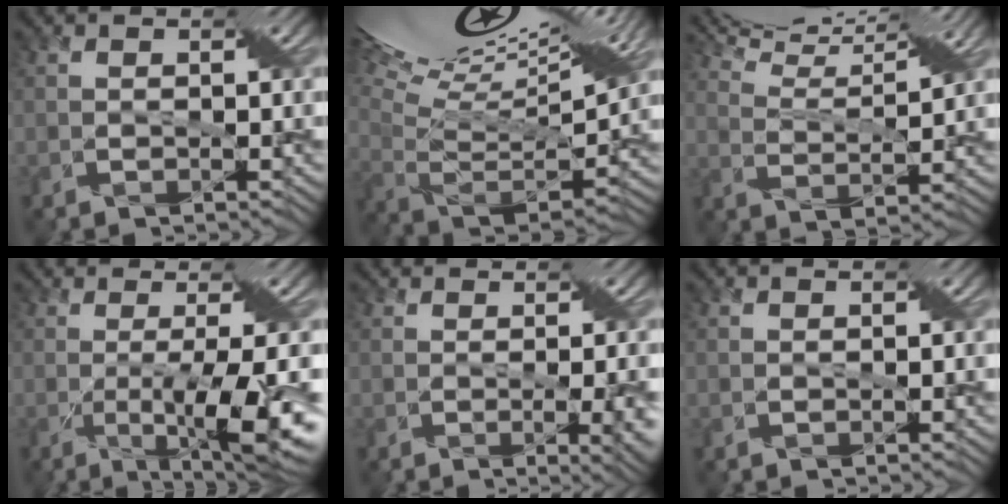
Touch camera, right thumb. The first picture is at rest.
{"total": 19.4, "force": [12.9, 4.3, 13.8], "torque": [-0.299, 0.041, 0.199]}
{"total": 12.6, "force": [11.2, 1.2, 5.6], "torque": [-0.139, 0.005, 0.163]}
{"total": 9.6, "force": [-2.6, 1.3, 9.2], "torque": [-0.149, -0.013, -0.026]}
{"total": 4.9, "force": [-0.3, 2.0, 4.5], "torque": [-0.067, -0.014, 0.007]}
{"total": 0.0}